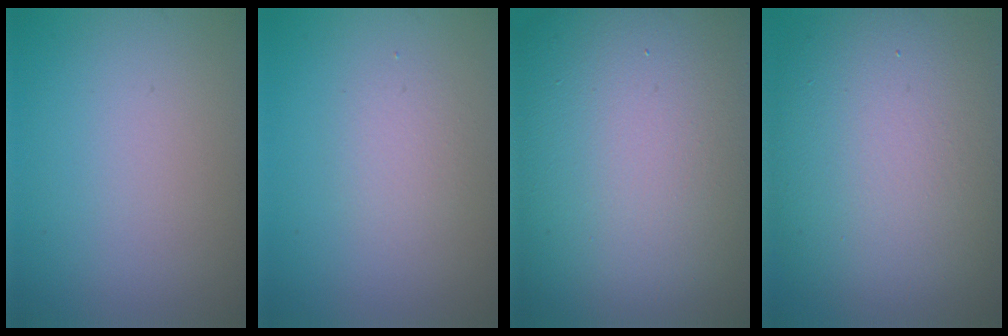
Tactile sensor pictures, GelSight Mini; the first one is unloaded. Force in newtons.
{"total": 1.5, "press": 1.5, "slide": 0.2}
{"total": 25.5, "press": 25.5, "slide": 1.0}
{"total": 15.1, "press": 15.1, "slide": 1.3}